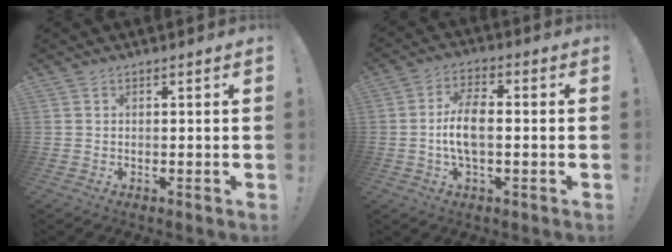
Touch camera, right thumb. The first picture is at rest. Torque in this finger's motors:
{"motor_torque": [0.03, 0.33, 0.13, 0.01, 0.09]}